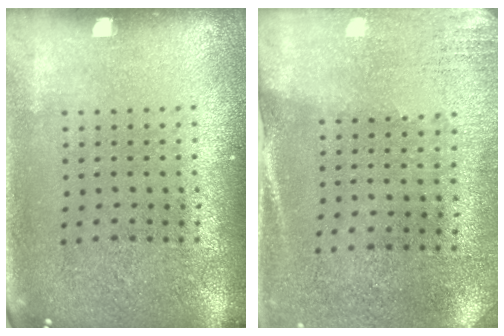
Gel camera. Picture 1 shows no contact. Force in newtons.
{"total": 2.6, "press": 2.3, "slide": 1.3}